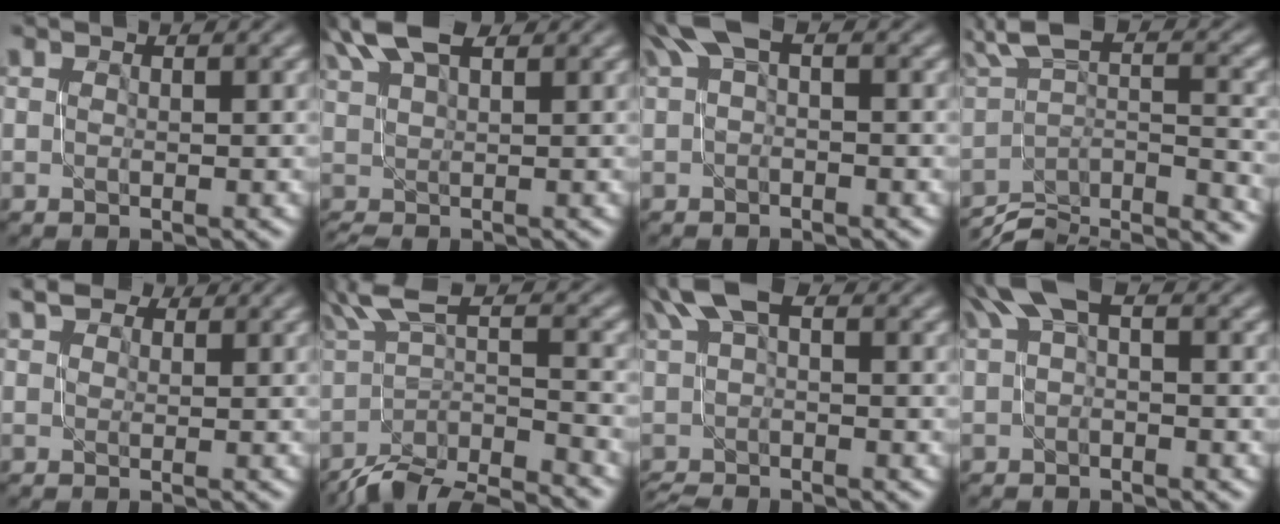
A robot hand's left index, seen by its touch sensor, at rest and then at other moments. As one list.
[{"total": 5.0, "force": [3.6, 1.4, 3.2], "torque": [-0.049, 0.019, 0.062]}, {"total": 2.6, "force": [1.1, 0.6, 2.3], "torque": [-0.046, 0.006, 0.018]}, {"total": 8.2, "force": [-6.2, 2.6, 4.6], "torque": [-0.069, 0.008, -0.093]}, {"total": 2.3, "force": [2.0, 0.8, 0.8], "torque": [-0.013, 0.006, 0.021]}, {"total": 7.4, "force": [-3.9, 2.2, 5.9], "torque": [-0.096, 0.006, -0.074]}, {"total": 3.7, "force": [1.0, 1.2, 3.4], "torque": [-0.061, 0.005, 0.010]}, {"total": 3.0, "force": [1.1, 0.7, 2.6], "torque": [-0.052, 0.006, 0.018]}]